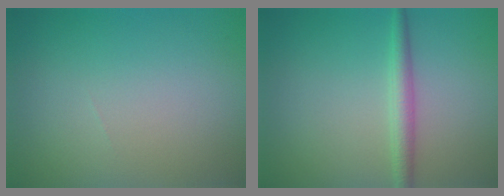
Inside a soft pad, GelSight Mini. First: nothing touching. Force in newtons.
{"total": 2.2, "press": 2.2, "slide": 0.0}